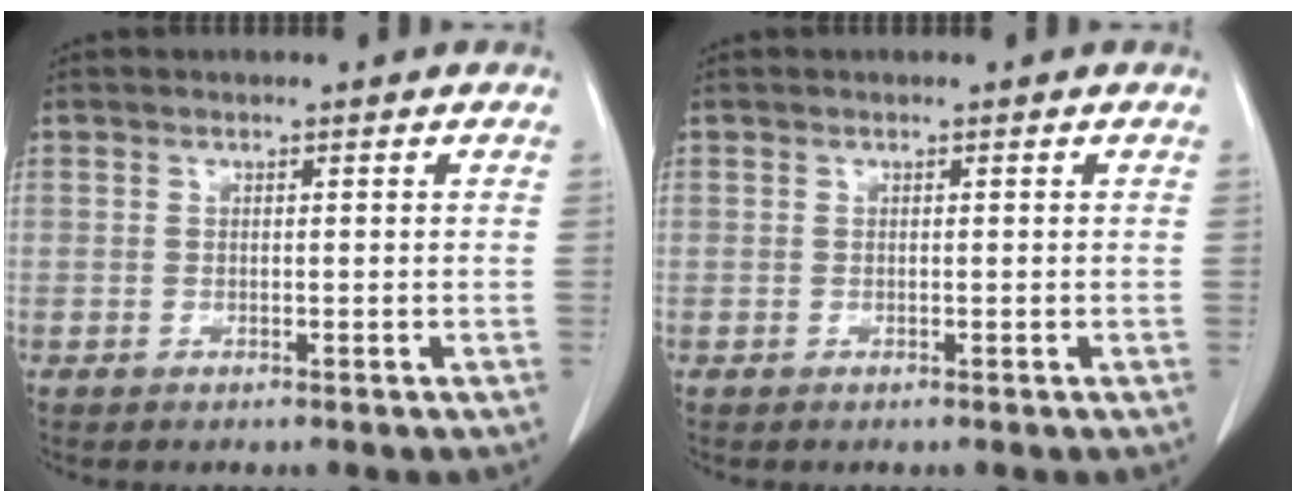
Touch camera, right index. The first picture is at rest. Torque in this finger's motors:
{"motor_torque": [0.00, 0.00, 0.00, 0.00]}